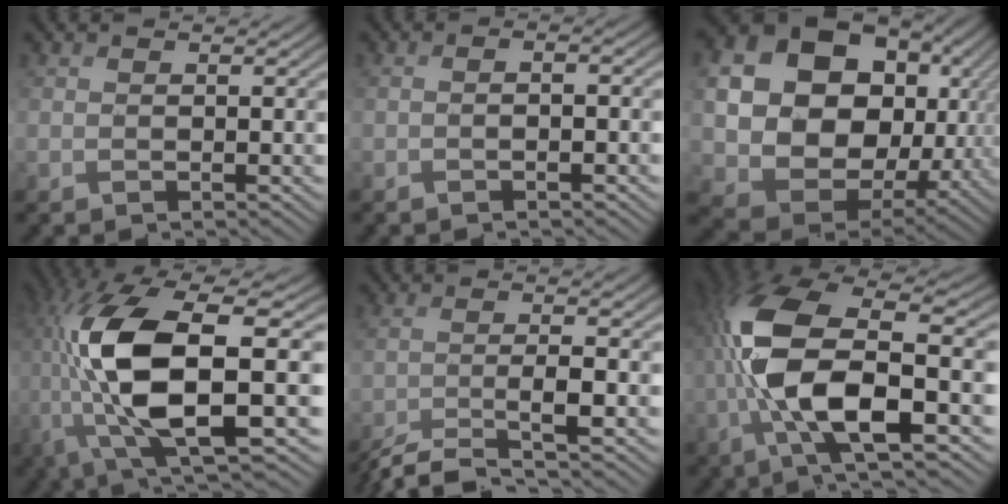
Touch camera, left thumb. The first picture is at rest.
{"total": 2.3, "force": [-0.6, 0.6, 2.1], "torque": [-0.038, 0.003, -0.016]}
{"total": 20.3, "force": [3.2, 16.5, 11.4], "torque": [-0.259, -0.029, 0.106]}
{"total": 16.4, "force": [-0.7, 5.7, 15.3], "torque": [-0.337, -0.001, 0.000]}
{"total": 6.9, "force": [-4.2, 1.2, 5.4], "torque": [-0.082, -0.001, -0.085]}
{"total": 13.8, "force": [-2.0, 5.1, 12.7], "torque": [-0.276, -0.002, -0.047]}